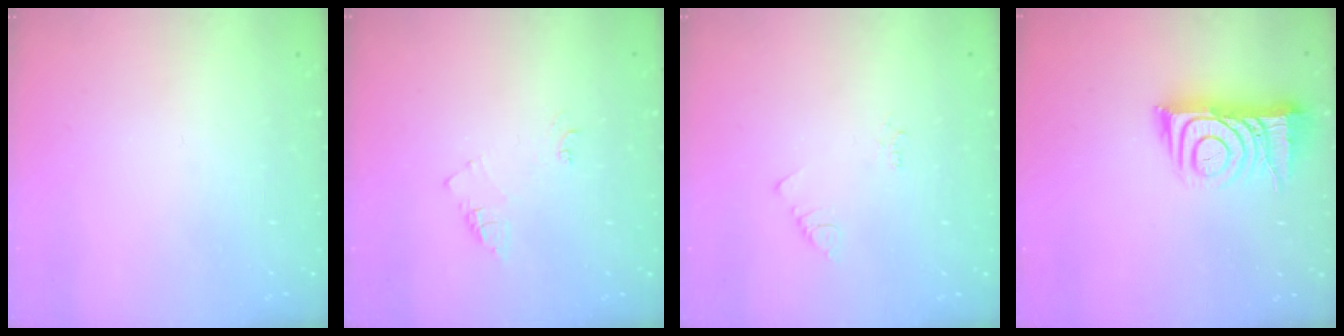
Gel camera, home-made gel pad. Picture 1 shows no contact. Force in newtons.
{"total": 5.5, "press": 5.5, "slide": 0.6}
{"total": 2.2, "press": 2.1, "slide": 0.4}
{"total": 11.3, "press": 11.2, "slide": 1.0}